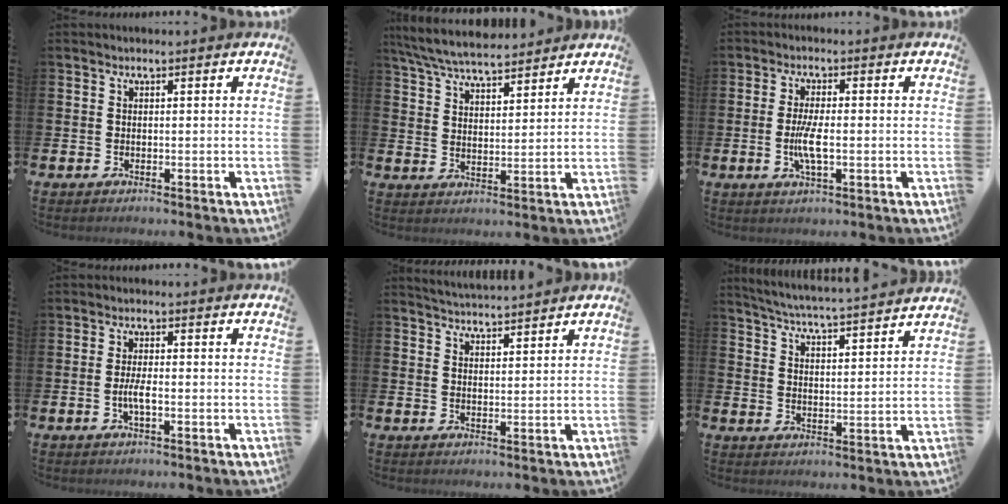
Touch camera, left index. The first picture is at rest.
{"total": 6.9, "force": [6.6, 1.1, 1.7], "torque": [-0.061, -0.027, 0.122]}
{"total": 4.3, "force": [-0.7, 1.2, 4.0], "torque": [-0.070, -0.004, -0.017]}
{"total": 2.6, "force": [-0.7, 0.8, 2.4], "torque": [-0.037, 0.000, -0.015]}
{"total": 3.8, "force": [3.8, -0.1, -0.1], "torque": [-0.004, -0.021, 0.069]}
{"total": 5.2, "force": [5.2, -0.5, 0.7], "torque": [-0.036, -0.044, 0.088]}